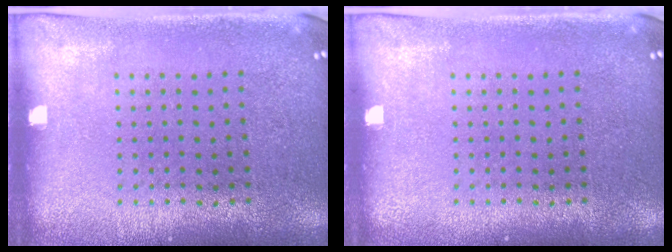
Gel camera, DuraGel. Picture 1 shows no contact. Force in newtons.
{"total": 0.0}